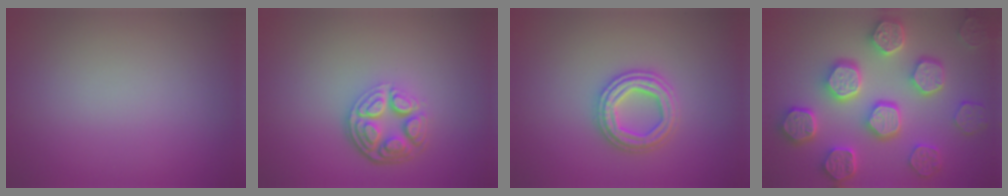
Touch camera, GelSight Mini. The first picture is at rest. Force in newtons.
{"total": 4.6, "press": 3.5, "slide": 3.1}
{"total": 3.4, "press": 3.3, "slide": 0.7}
{"total": 7.4, "press": 6.6, "slide": 3.4}